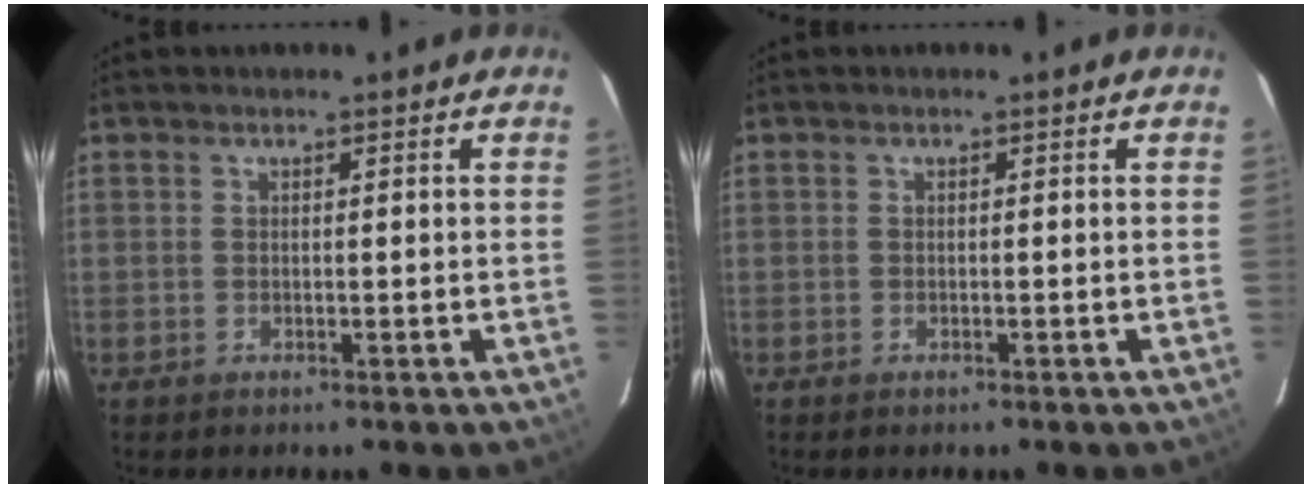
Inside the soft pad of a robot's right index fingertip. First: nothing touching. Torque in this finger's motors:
{"motor_torque": [0.00, 0.09, -0.02, 0.01]}